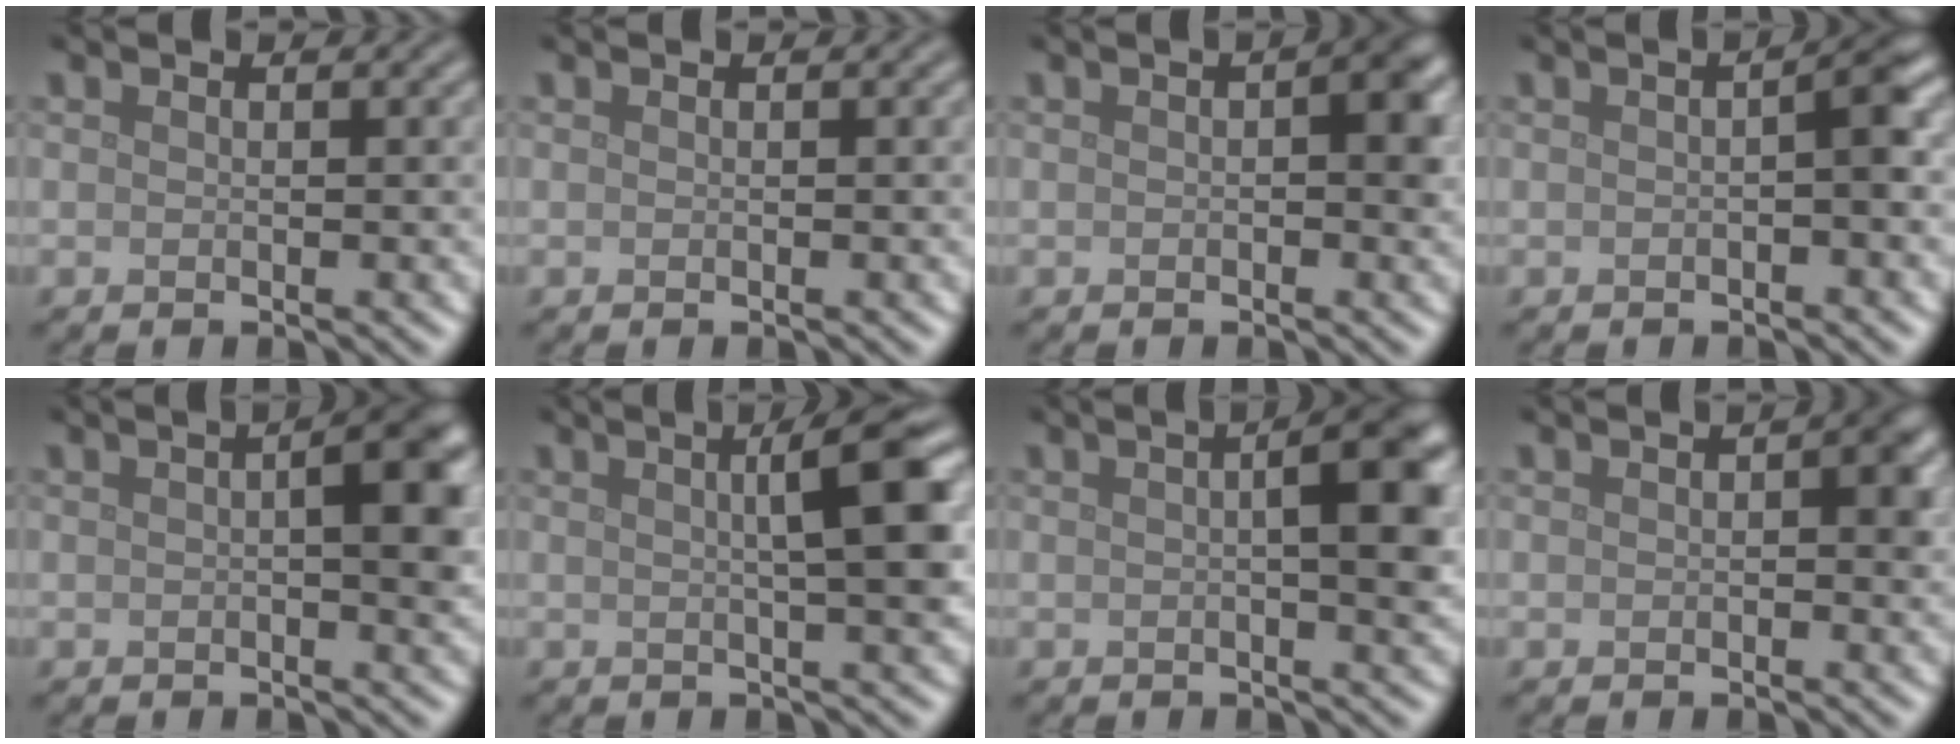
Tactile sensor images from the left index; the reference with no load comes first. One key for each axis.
{"total": 0.0}
{"total": 2.7, "fx": 0.4, "fy": 1.1, "fz": 2.4, "tx": -0.024, "ty": 0.006, "tz": 0.003}
{"total": 2.0, "fx": -0.1, "fy": 0.2, "fz": 2.0, "tx": -0.030, "ty": 0.010, "tz": -0.003}
{"total": 4.3, "fx": 0.6, "fy": 0.9, "fz": 4.2, "tx": -0.053, "ty": 0.010, "tz": 0.005}
{"total": 5.7, "fx": 1.2, "fy": 1.0, "fz": 5.5, "tx": -0.063, "ty": 0.013, "tz": 0.014}
{"total": 5.3, "fx": 0.9, "fy": 1.1, "fz": 5.1, "tx": -0.061, "ty": 0.013, "tz": 0.010}
{"total": 2.1, "fx": 0.3, "fy": 0.9, "fz": 1.8, "tx": -0.017, "ty": 0.003, "tz": 0.002}